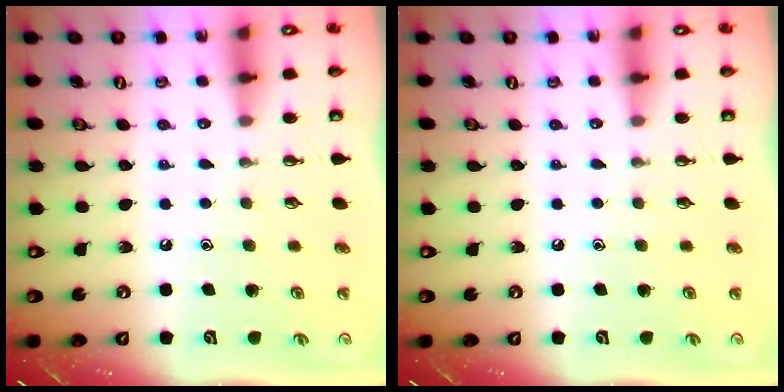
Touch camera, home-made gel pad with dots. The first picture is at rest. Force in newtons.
{"total": 0.0}